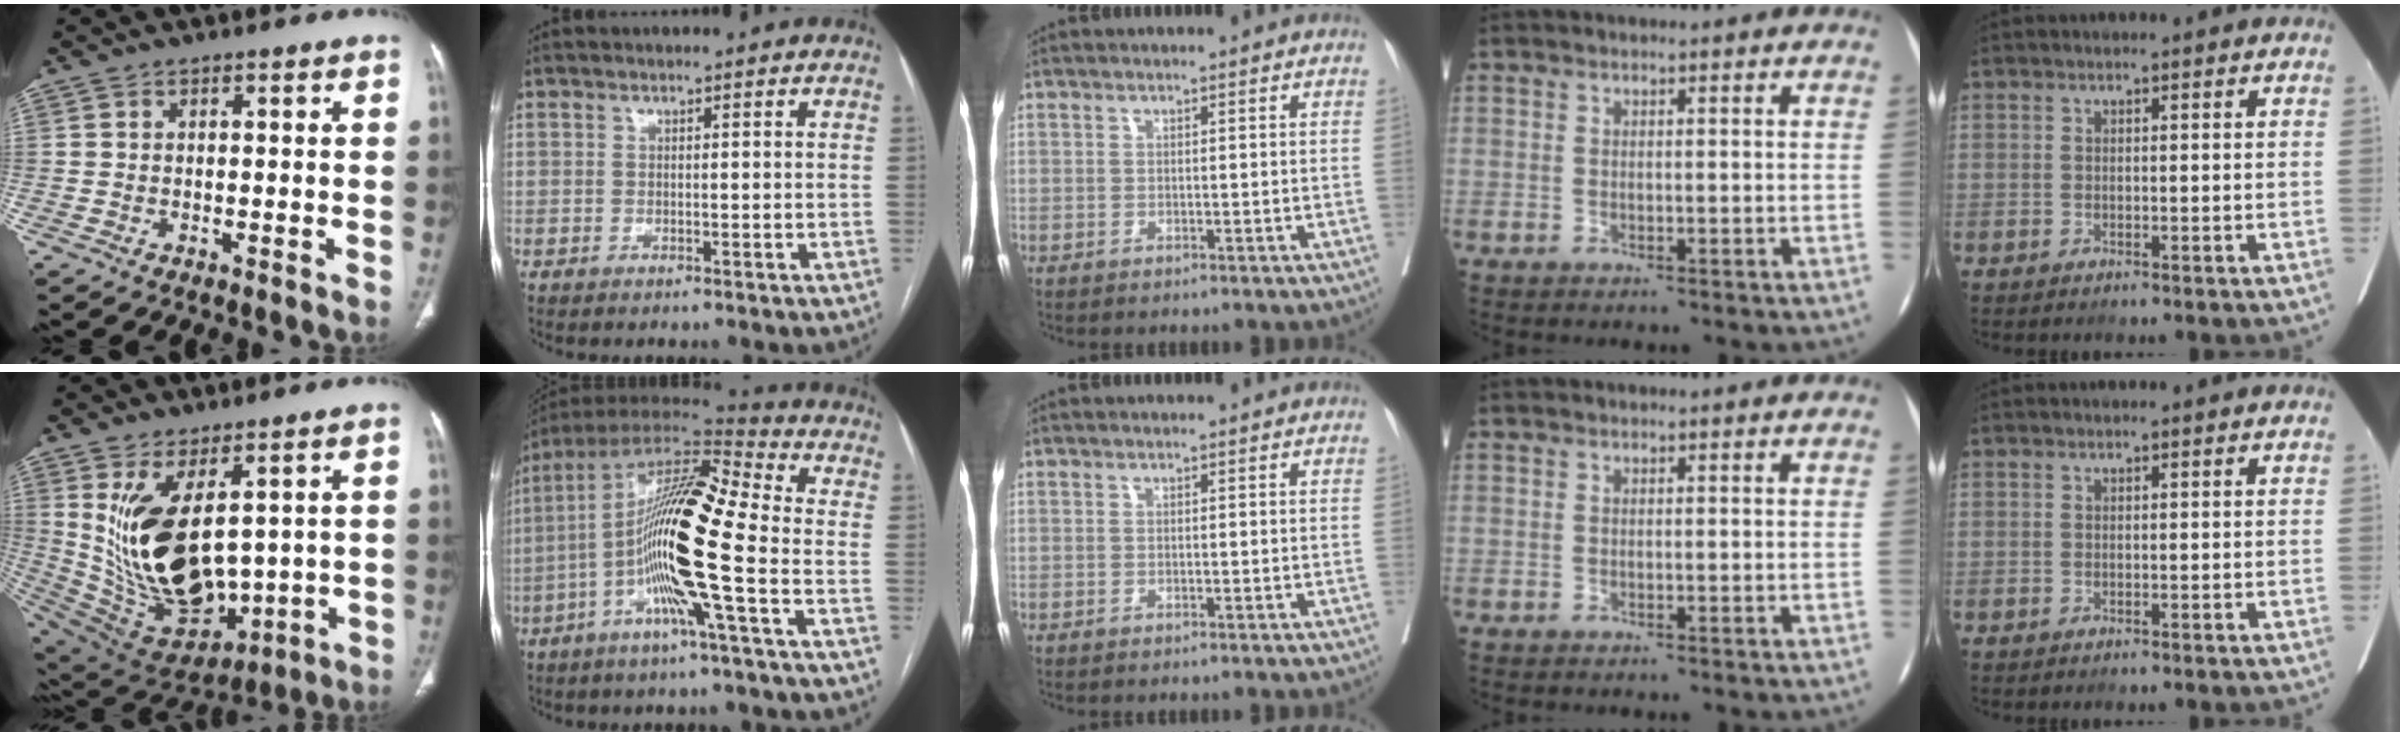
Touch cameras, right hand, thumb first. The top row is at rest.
{"thumb": {"total": 20.0, "force": [3.4, 11.0, 16.4], "torque": [-0.282, -0.031, 0.103]}, "index": {"total": 17.9, "force": [-4.1, 0.3, 17.4], "torque": [-0.321, 0.005, -0.092]}}